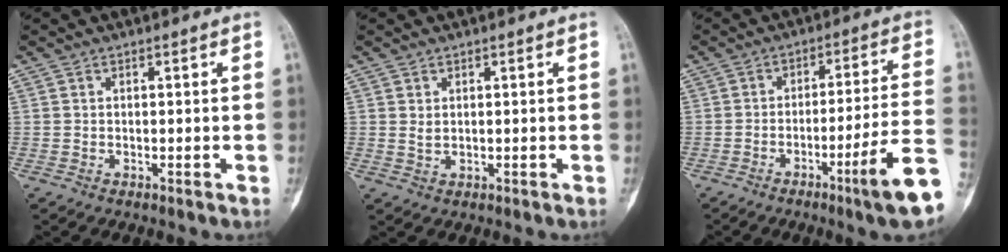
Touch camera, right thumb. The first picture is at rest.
{"total": 1.5, "force": [0.4, 1.0, 1.0], "torque": [-0.017, -0.004, 0.014]}
{"total": 12.9, "force": [-6.1, 0.0, 11.4], "torque": [-0.171, 0.024, -0.090]}